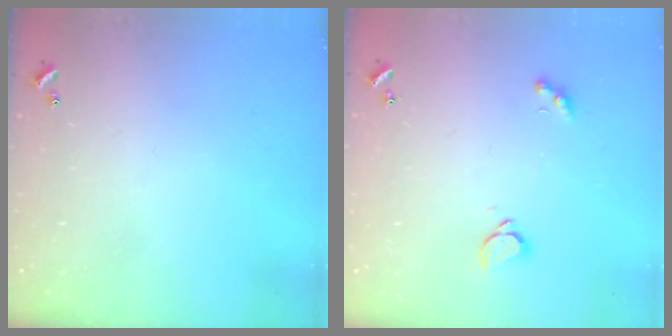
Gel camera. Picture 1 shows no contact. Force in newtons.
{"total": 1.8, "press": 1.6, "slide": 0.8}